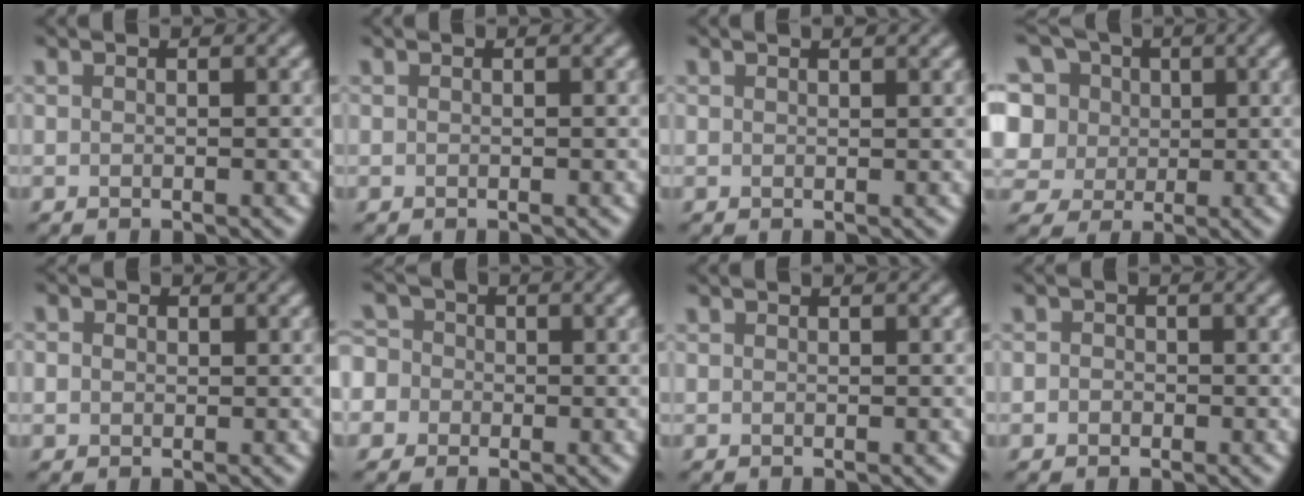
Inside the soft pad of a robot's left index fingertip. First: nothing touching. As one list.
[{"total": 0.0}, {"total": 1.0, "force": [0.9, 0.2, 0.4], "torque": [-0.006, 0.000, 0.012]}, {"total": 13.0, "force": [5.2, 9.9, 6.7], "torque": [-0.155, 0.046, 0.067]}, {"total": 1.8, "force": [0.7, 1.5, 0.8], "torque": [-0.013, 0.011, -0.007]}, {"total": 5.9, "force": [-0.7, 5.5, 2.1], "torque": [-0.048, 0.030, -0.057]}, {"total": 0.0}, {"total": 1.1, "force": [-0.1, 1.0, 0.4], "torque": [0.004, -0.003, -0.013]}]